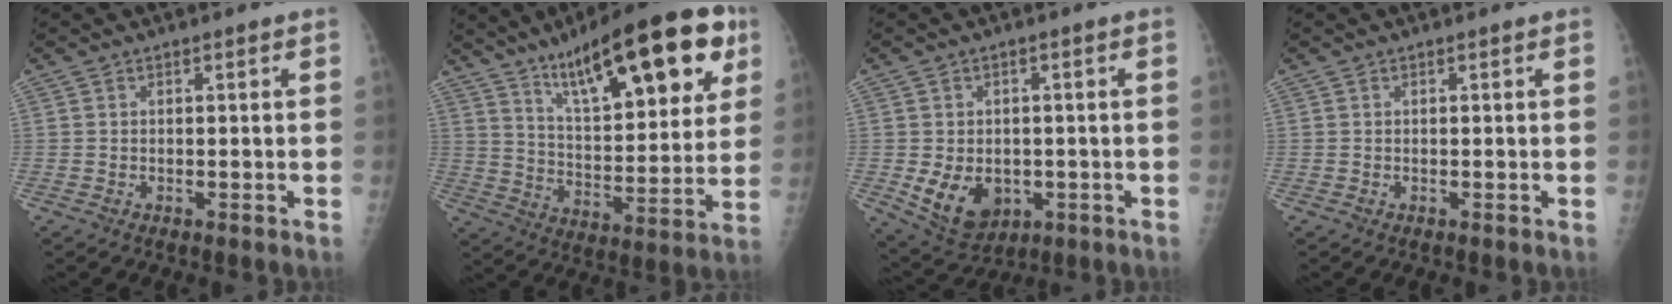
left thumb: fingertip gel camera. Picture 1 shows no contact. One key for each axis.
{"total": 25.6, "fx": 13.3, "fy": 8.6, "fz": 20.1, "tx": -0.267, "ty": -0.031, "tz": 0.211}
{"total": 9.5, "fx": -1.9, "fy": 7.1, "fz": 6.0, "tx": -0.080, "ty": -0.003, "tz": -0.011}
{"total": 0.0}